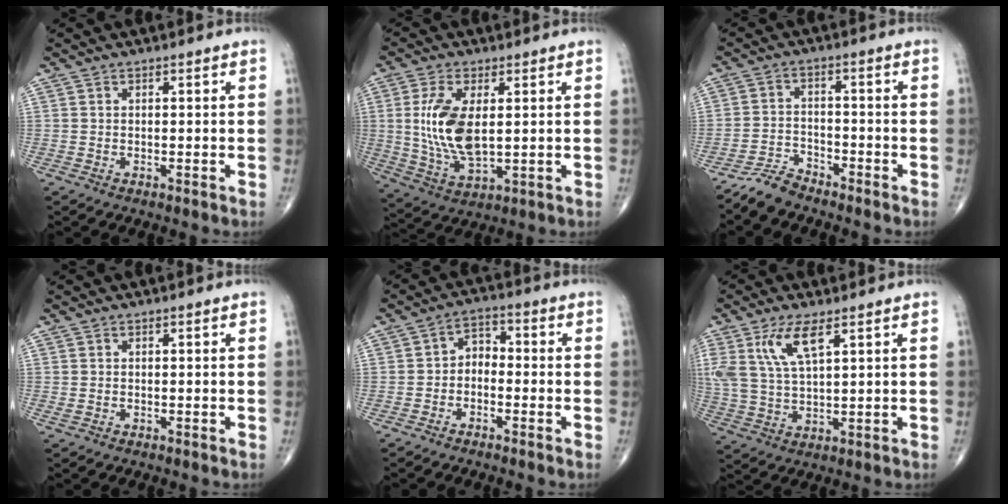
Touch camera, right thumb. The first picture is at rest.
{"total": 12.2, "force": [1.6, 5.8, 10.6], "torque": [-0.217, -0.014, 0.041]}
{"total": 4.5, "force": [-4.3, 1.3, 0.6], "torque": [-0.011, 0.017, -0.086]}
{"total": 0.6, "force": [-0.1, 0.4, 0.4], "torque": [-0.013, 0.003, 0.002]}
{"total": 4.2, "force": [-1.3, 3.0, 2.7], "torque": [-0.029, 0.028, -0.035]}
{"total": 9.7, "force": [4.6, 3.4, 7.8], "torque": [-0.175, -0.011, 0.099]}